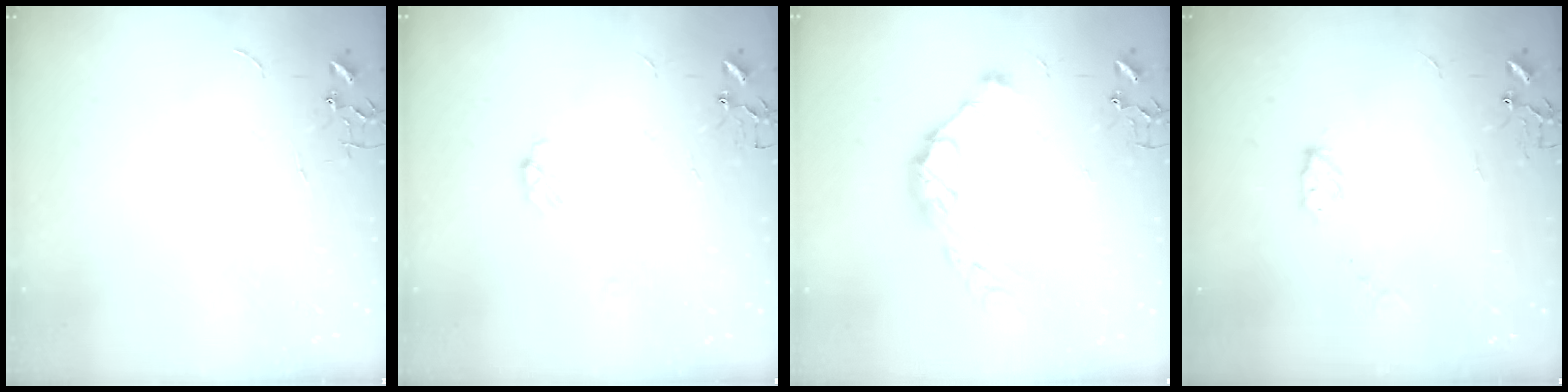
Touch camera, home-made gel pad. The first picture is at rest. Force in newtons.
{"total": 3.8, "press": 3.7, "slide": 0.4}
{"total": 11.6, "press": 11.5, "slide": 1.0}
{"total": 5.1, "press": 5.0, "slide": 0.7}